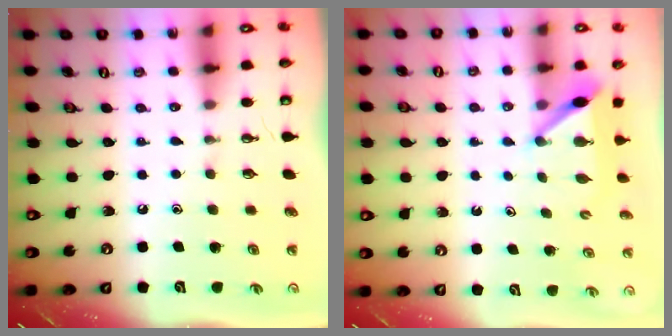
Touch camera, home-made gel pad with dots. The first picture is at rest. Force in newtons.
{"total": 6.1, "press": 6.1, "slide": 0.5}